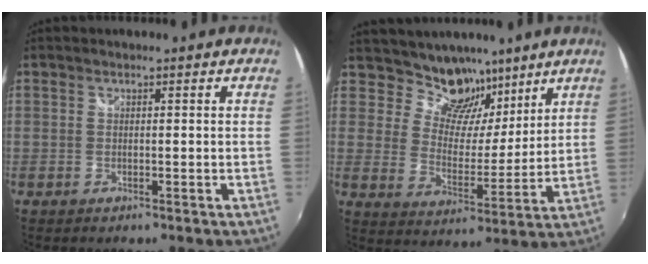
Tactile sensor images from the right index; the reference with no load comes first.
{"total": 9.6, "force": [7.1, 5.9, 2.8], "torque": [-0.034, -0.019, 0.114]}